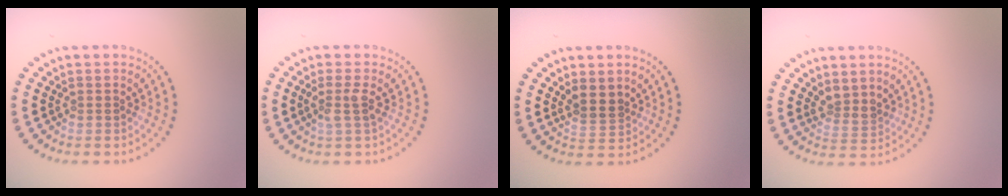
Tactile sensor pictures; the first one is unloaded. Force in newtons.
{"total": 1.9, "press": 1.4, "slide": 1.2}
{"total": 1.7, "press": 1.3, "slide": 1.1}
{"total": 2.3, "press": 1.7, "slide": 1.6}